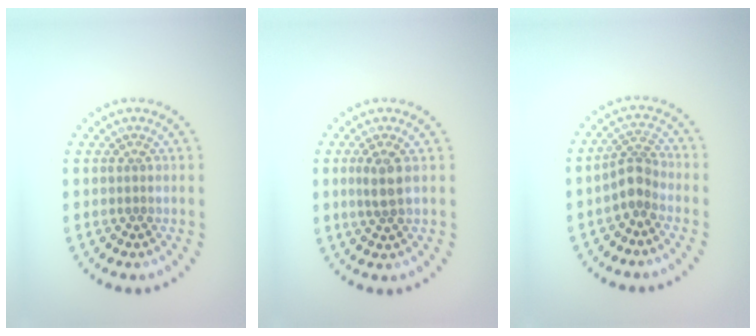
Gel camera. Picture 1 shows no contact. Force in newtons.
{"total": 1.9, "press": 1.8, "slide": 0.8}
{"total": 2.5, "press": 1.9, "slide": 1.6}